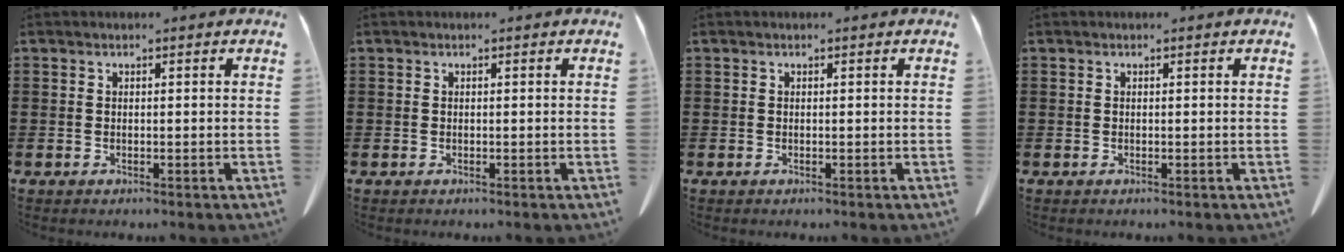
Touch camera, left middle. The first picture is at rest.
{"total": 0.0}
{"total": 0.0}
{"total": 0.0}